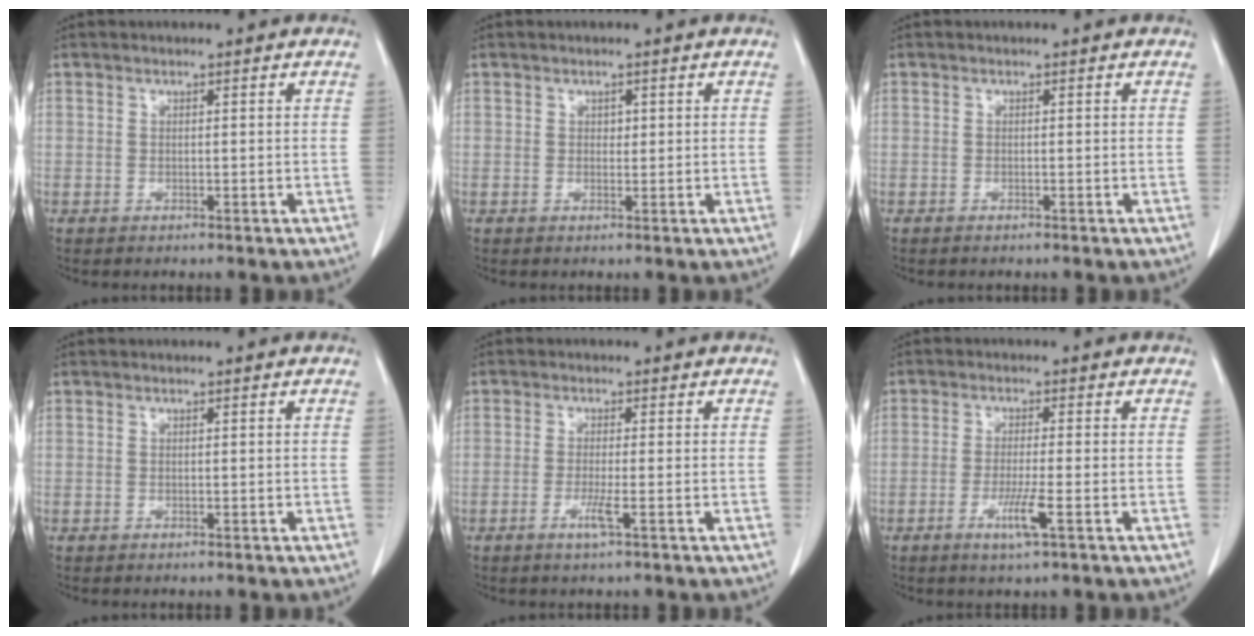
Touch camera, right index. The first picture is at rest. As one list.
[{"total": 0.9, "force": [0.3, 0.7, 0.5], "torque": [-0.004, 0.001, 0.004]}, {"total": 0.6, "force": [-0.5, 0.0, 0.2], "torque": [-0.008, -0.001, -0.008]}, {"total": 0.0}, {"total": 2.4, "force": [-1.0, -0.2, 2.2], "torque": [-0.042, -0.004, -0.019]}, {"total": 4.2, "force": [-1.7, -0.3, 3.9], "torque": [-0.074, -0.010, -0.031]}]